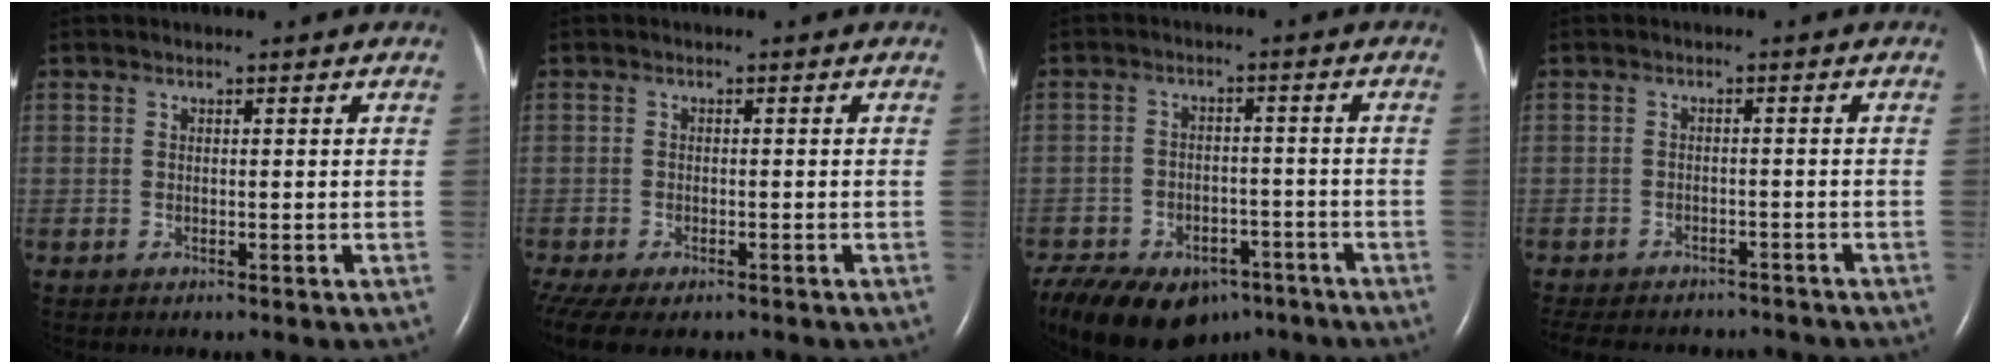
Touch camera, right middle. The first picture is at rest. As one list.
[{"total": 10.9, "force": [-7.4, 5.3, 6.0], "torque": [-0.153, -0.012, -0.104]}, {"total": 17.0, "force": [-11.6, 9.4, 8.1], "torque": [-0.199, -0.007, -0.168]}, {"total": 13.9, "force": [-12.1, 5.0, 4.6], "torque": [-0.104, -0.001, -0.151]}]